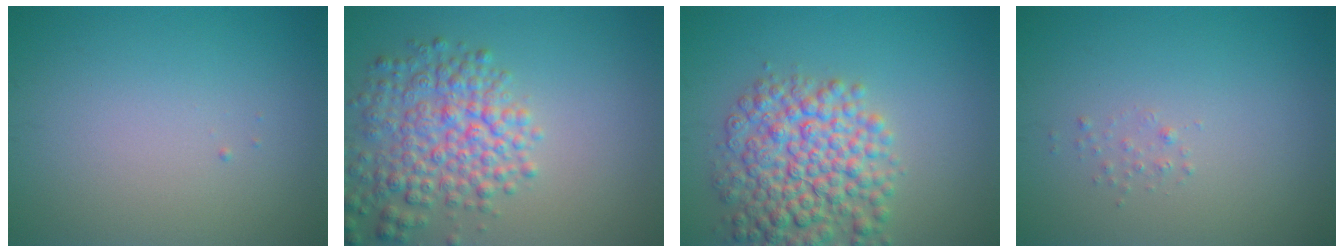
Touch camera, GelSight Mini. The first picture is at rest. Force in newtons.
{"total": 5.8, "press": 5.8, "slide": 0.3}
{"total": 7.5, "press": 7.5, "slide": 0.3}
{"total": 0.6, "press": 0.6, "slide": 0.0}